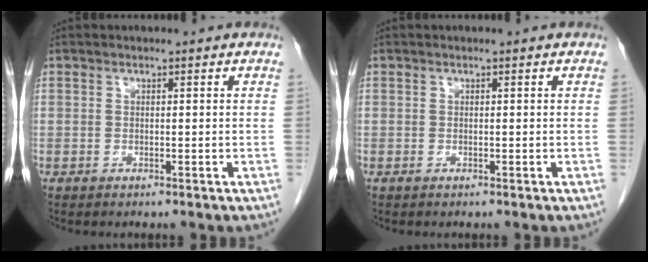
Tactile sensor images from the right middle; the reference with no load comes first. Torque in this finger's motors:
{"motor_torque": [0.29, -0.04, 0.08, 0.00]}